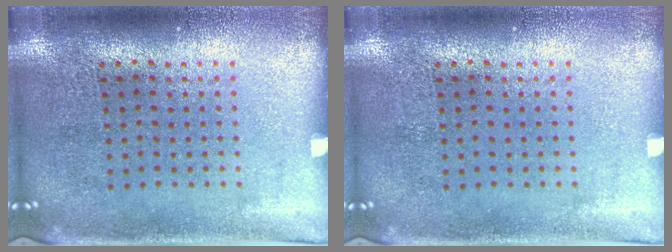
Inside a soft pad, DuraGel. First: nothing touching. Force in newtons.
{"total": 0.0}